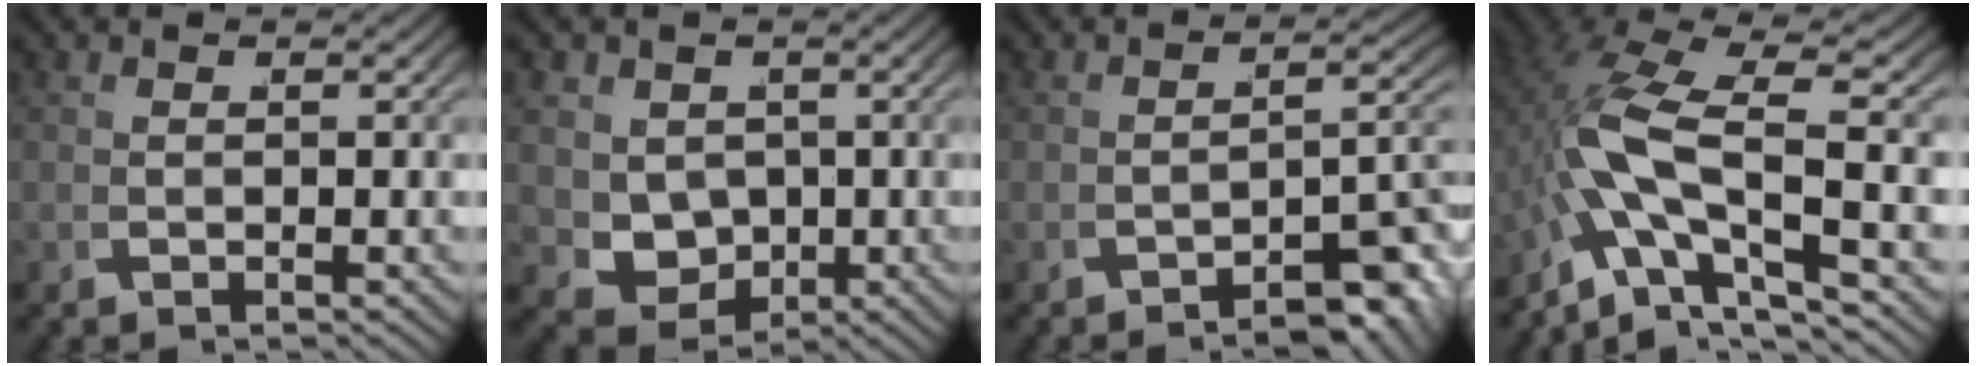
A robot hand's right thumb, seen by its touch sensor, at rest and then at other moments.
{"total": 8.1, "force": [-1.0, 7.1, 3.8], "torque": [-0.093, -0.051, 0.005]}
{"total": 5.5, "force": [-2.9, 1.9, 4.3], "torque": [-0.052, -0.002, -0.037]}
{"total": 8.4, "force": [0.6, 4.0, 7.4], "torque": [-0.168, -0.019, 0.027]}